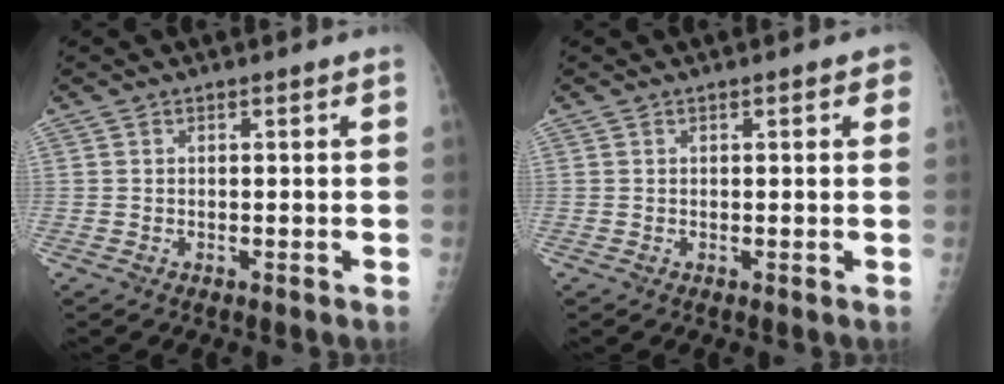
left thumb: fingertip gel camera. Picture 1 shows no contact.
{"total": 1.8, "force": [0.9, 0.8, 1.4], "torque": [-0.010, 0.001, 0.009]}